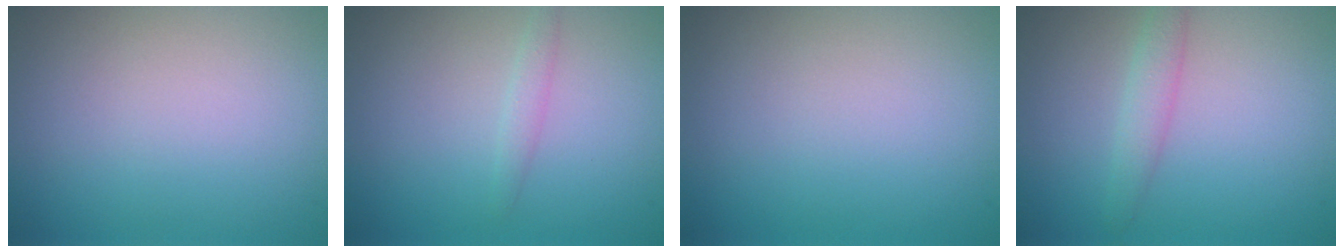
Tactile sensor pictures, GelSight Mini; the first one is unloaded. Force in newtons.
{"total": 0.5, "press": 0.5, "slide": 0.1}
{"total": 0.0}
{"total": 1.8, "press": 1.8, "slide": 0.1}